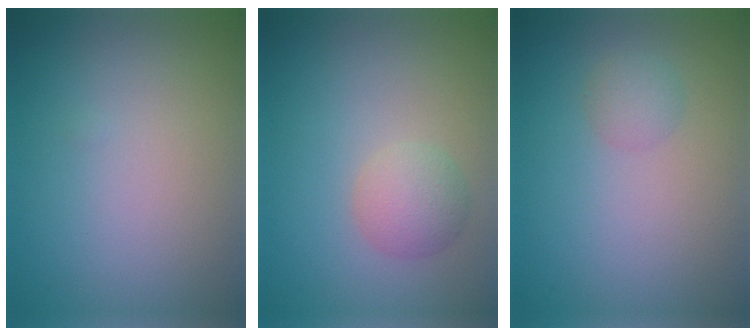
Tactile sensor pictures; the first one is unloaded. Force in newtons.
{"total": 2.4, "press": 2.4, "slide": 0.1}
{"total": 1.4, "press": 1.4, "slide": 0.0}